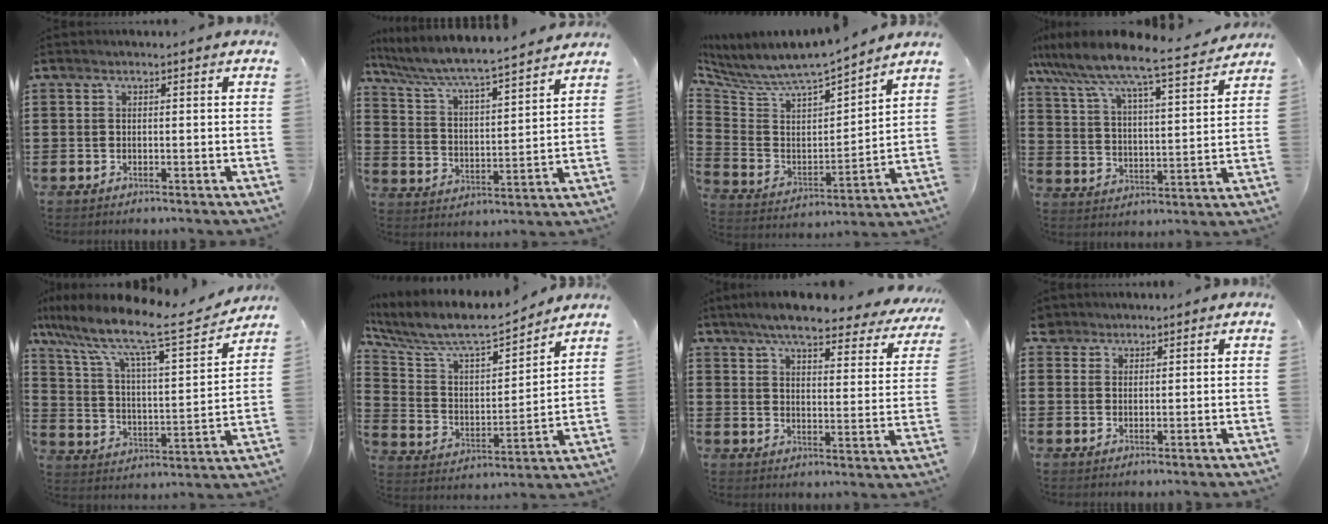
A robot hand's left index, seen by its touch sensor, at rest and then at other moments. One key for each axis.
{"total": 5.5, "fx": 5.1, "fy": -0.2, "fz": 2.1, "tx": -0.066, "ty": -0.040, "tz": 0.078}
{"total": 6.7, "fx": 6.3, "fy": 1.2, "fz": 2.0, "tx": -0.075, "ty": -0.059, "tz": 0.102}
{"total": 7.1, "fx": 6.6, "fy": -0.2, "fz": 2.6, "tx": -0.081, "ty": -0.050, "tz": 0.104}
{"total": 10.7, "fx": 8.5, "fy": 1.1, "fz": 6.3, "tx": -0.148, "ty": -0.060, "tz": 0.136}
{"total": 8.2, "fx": 7.3, "fy": 1.5, "fz": 3.4, "tx": -0.101, "ty": -0.055, "tz": 0.120}
{"total": 7.1, "fx": 6.2, "fy": 0.6, "fz": 3.4, "tx": -0.084, "ty": -0.035, "tz": 0.105}
{"total": 2.2, "fx": 1.8, "fy": 1.3, "fz": 0.1, "tx": -0.011, "ty": 0.007, "tz": 0.036}